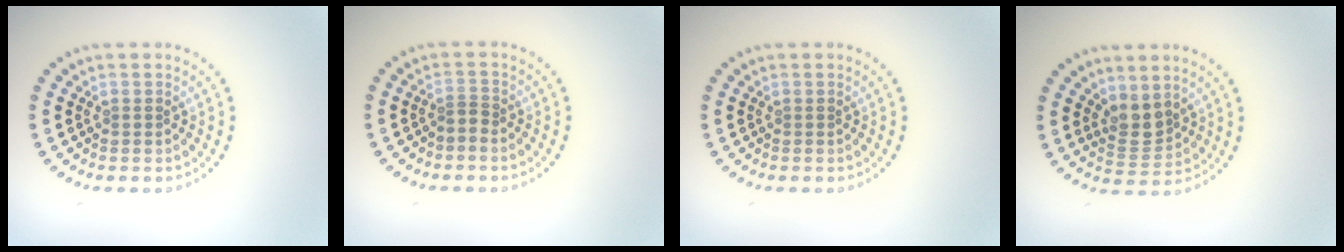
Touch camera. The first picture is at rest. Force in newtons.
{"total": 1.0, "press": 0.6, "slide": 0.8}
{"total": 0.0}
{"total": 2.7, "press": 2.2, "slide": 1.6}